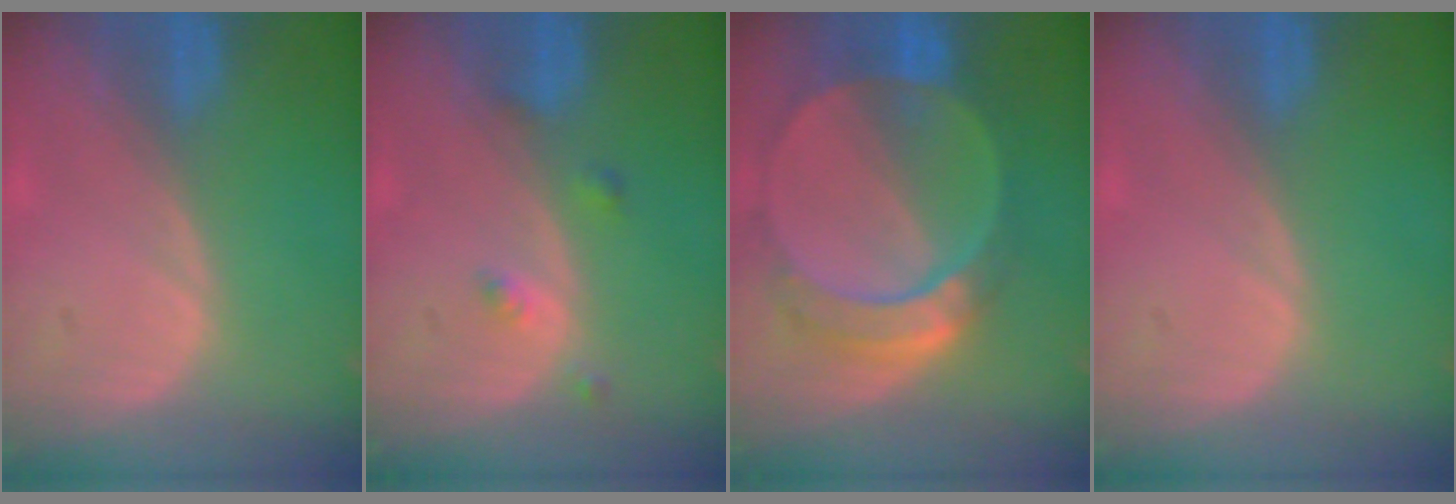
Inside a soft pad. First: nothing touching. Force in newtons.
{"total": 2.1, "press": 2.1, "slide": 0.2}
{"total": 9.7, "press": 8.4, "slide": 4.8}
{"total": 0.0}